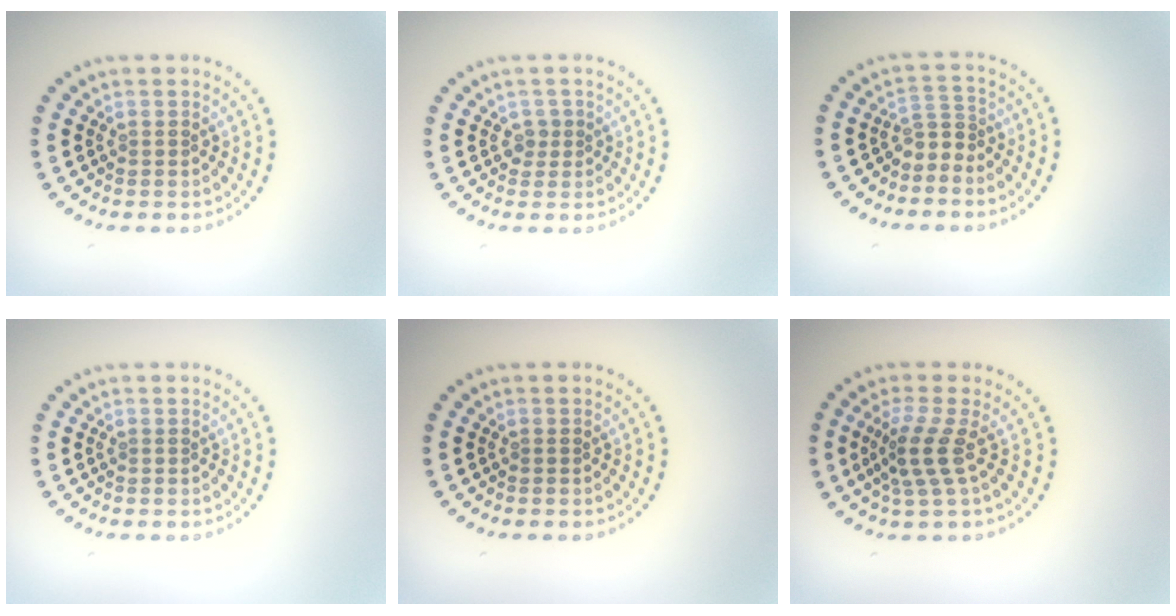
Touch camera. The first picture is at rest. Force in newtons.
{"total": 1.2, "press": 1.0, "slide": 0.6}
{"total": 1.9, "press": 1.2, "slide": 1.5}
{"total": 0.0}
{"total": 0.0}
{"total": 2.9, "press": 2.2, "slide": 1.9}